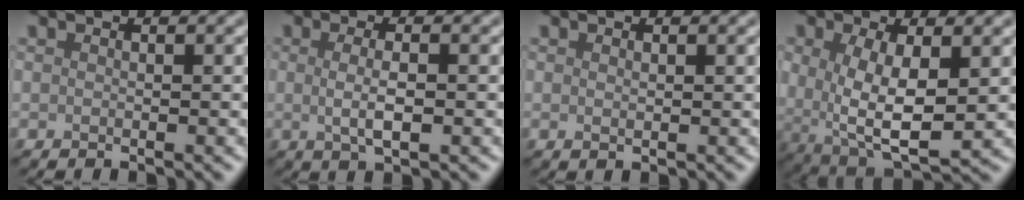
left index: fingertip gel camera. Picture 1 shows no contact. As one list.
[{"total": 3.0, "force": [-0.1, 0.8, 2.9], "torque": [-0.055, -0.003, 0.000]}, {"total": 0.6, "force": [0.3, 0.2, 0.5], "torque": [-0.010, -0.001, 0.005]}, {"total": 6.9, "force": [0.4, 3.3, 6.1], "torque": [-0.123, -0.013, 0.014]}]